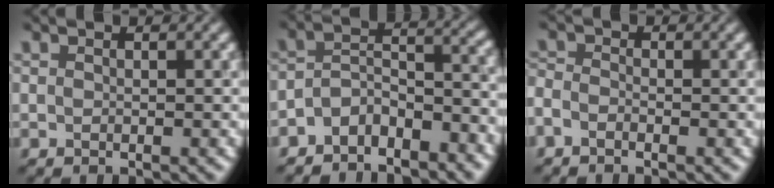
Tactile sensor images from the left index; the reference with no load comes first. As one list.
[{"total": 5.4, "force": [-3.8, 2.4, 3.0], "torque": [-0.049, 0.004, -0.075]}, {"total": 1.4, "force": [-0.9, 0.7, 0.8], "torque": [-0.019, -0.004, -0.026]}]